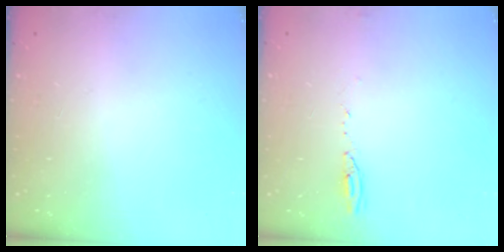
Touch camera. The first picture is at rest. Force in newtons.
{"total": 4.1, "press": 3.9, "slide": 1.4}